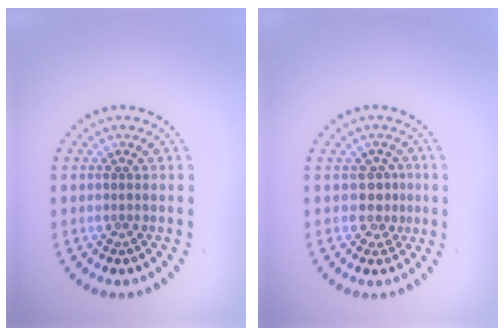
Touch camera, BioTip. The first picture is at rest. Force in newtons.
{"total": 2.0, "press": 1.5, "slide": 1.3}